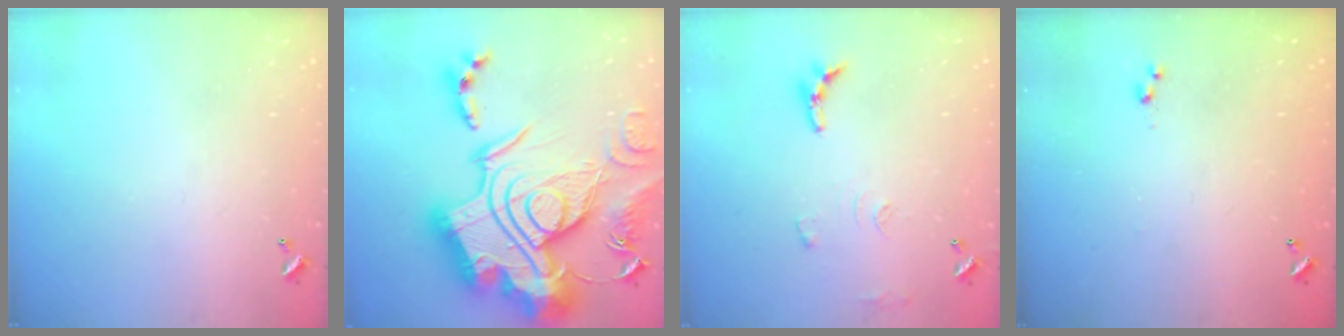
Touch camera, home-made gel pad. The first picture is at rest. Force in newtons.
{"total": 0.7, "press": 0.7, "slide": 0.1}
{"total": 8.7, "press": 8.7, "slide": 0.6}
{"total": 3.0, "press": 3.0, "slide": 0.4}